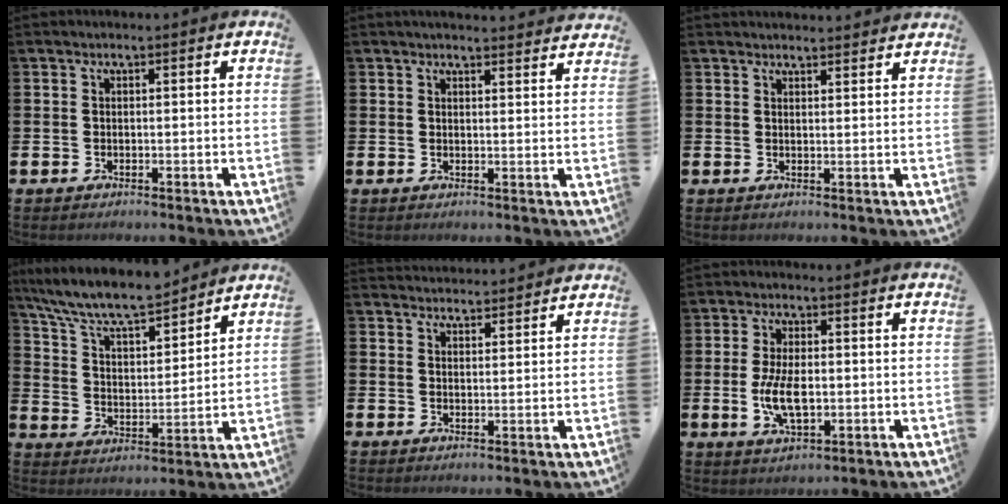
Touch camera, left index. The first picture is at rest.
{"total": 2.9, "force": [2.9, 0.1, 0.1], "torque": [0.002, -0.019, 0.050]}
{"total": 2.4, "force": [2.4, 0.3, -0.1], "torque": [0.005, -0.014, 0.042]}
{"total": 9.2, "force": [8.6, 1.6, 3.0], "torque": [-0.099, -0.056, 0.153]}
{"total": 3.3, "force": [3.3, 0.4, -0.2], "torque": [-0.004, -0.020, 0.061]}
{"total": 6.6, "force": [-0.6, 3.1, 5.8], "torque": [-0.112, 0.000, -0.012]}